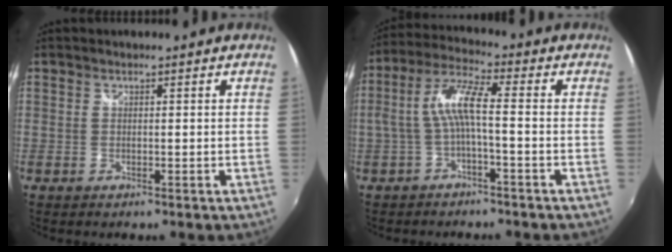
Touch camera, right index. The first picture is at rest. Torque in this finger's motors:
{"motor_torque": [1.17, -0.53, 0.63, 0.15]}